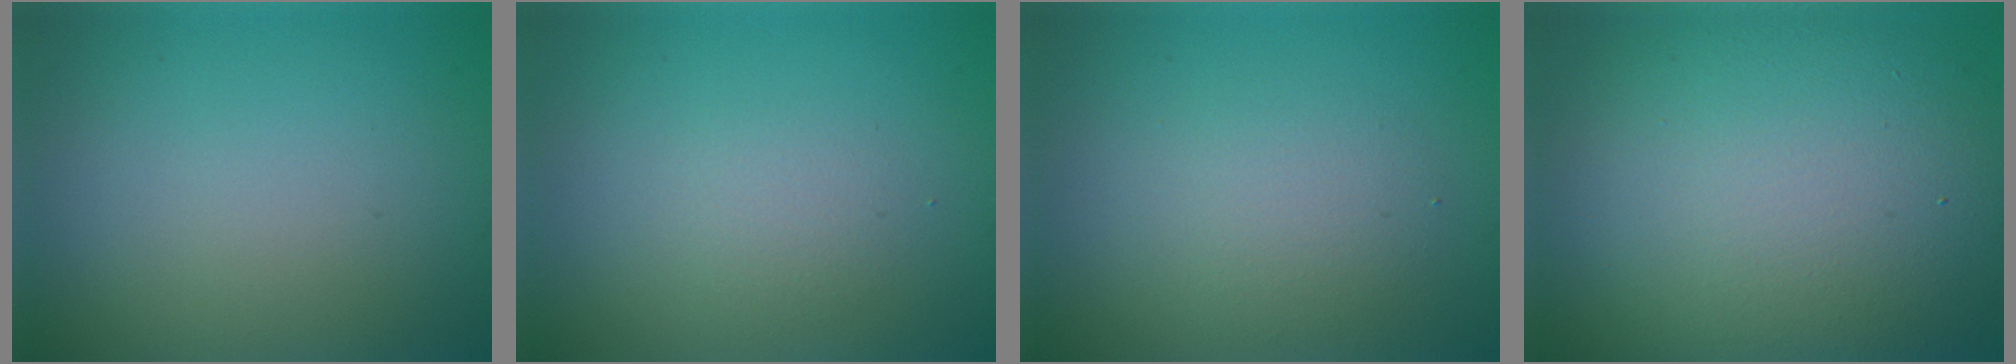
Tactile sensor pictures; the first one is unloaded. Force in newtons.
{"total": 1.4, "press": 1.4, "slide": 0.0}
{"total": 2.7, "press": 2.7, "slide": 0.3}
{"total": 14.2, "press": 14.2, "slide": 0.7}